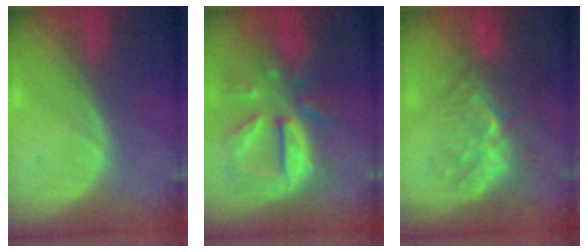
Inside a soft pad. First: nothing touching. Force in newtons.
{"total": 10.8, "press": 9.5, "slide": 5.2}
{"total": 8.7, "press": 8.2, "slide": 3.2}